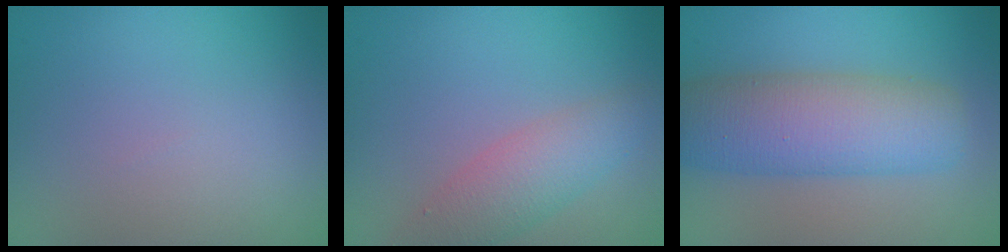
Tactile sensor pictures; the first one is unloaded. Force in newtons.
{"total": 3.1, "press": 3.1, "slide": 0.3}
{"total": 7.6, "press": 7.6, "slide": 0.2}